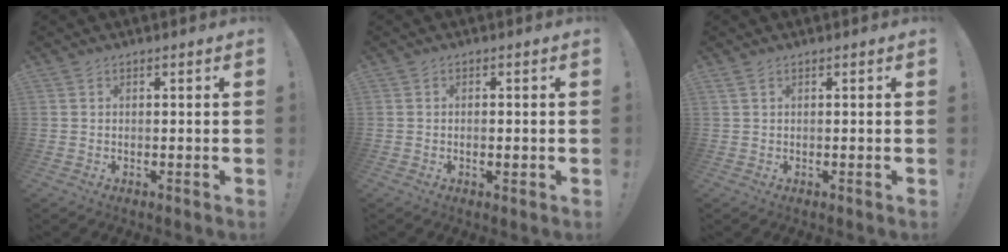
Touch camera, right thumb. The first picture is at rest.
{"total": 1.7, "force": [-0.6, 0.8, 1.4], "torque": [-0.020, 0.001, -0.009]}
{"total": 1.0, "force": [0.3, 0.0, 1.0], "torque": [-0.025, 0.002, 0.006]}